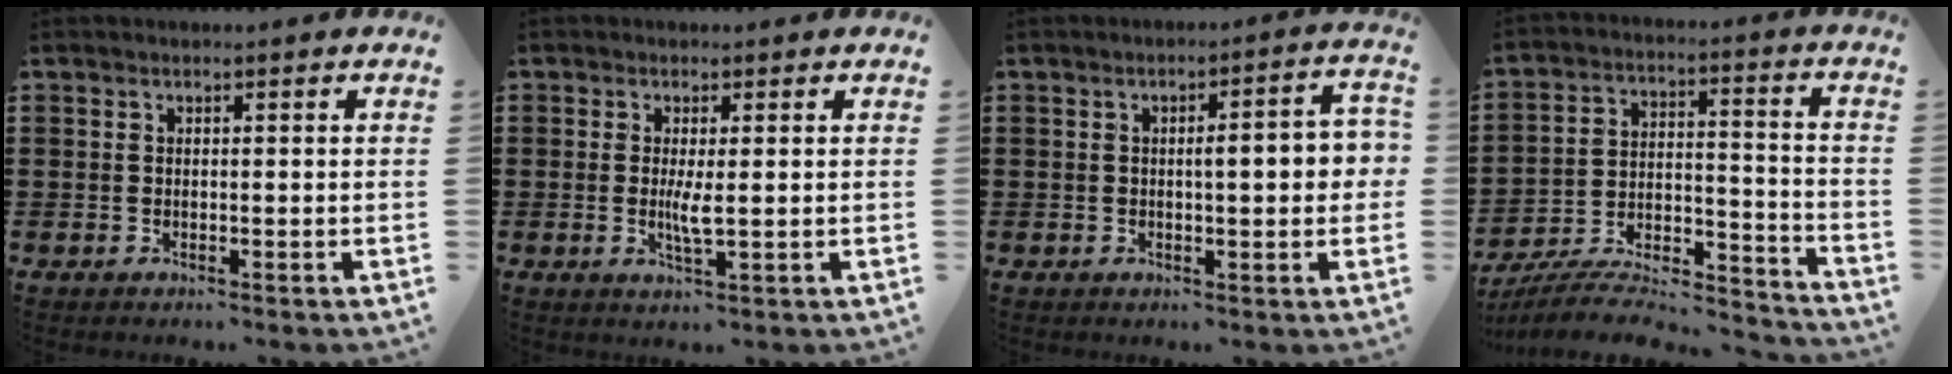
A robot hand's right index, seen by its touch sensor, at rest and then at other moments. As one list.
[{"total": 3.2, "force": [0.0, 0.4, 3.2], "torque": [-0.059, -0.005, -0.001]}, {"total": 5.1, "force": [0.1, 0.9, 5.0], "torque": [-0.072, -0.002, -0.006]}, {"total": 7.4, "force": [-6.6, 1.6, 2.9], "torque": [-0.049, 0.003, -0.130]}]